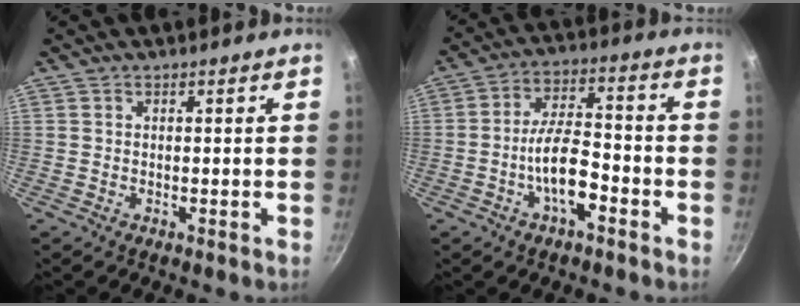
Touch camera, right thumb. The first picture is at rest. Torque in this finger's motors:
{"motor_torque": [2.87, 2.14, 1.65, -1.12, 0.67]}